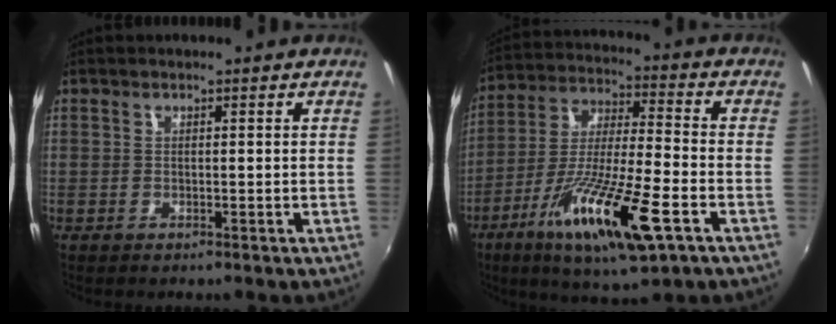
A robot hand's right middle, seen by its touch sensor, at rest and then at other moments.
{"total": 18.1, "force": [-8.6, 2.8, 15.7], "torque": [-0.299, -0.039, -0.156]}